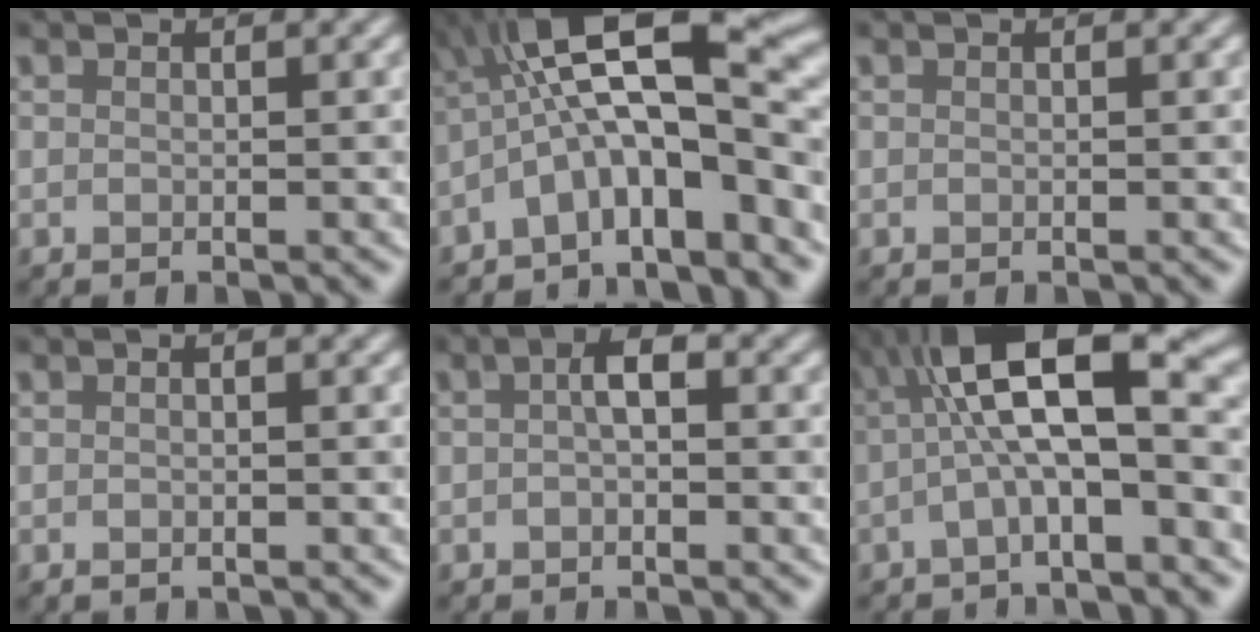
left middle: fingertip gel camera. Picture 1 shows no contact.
{"total": 10.5, "force": [-2.7, 3.2, 9.6], "torque": [-0.151, 0.030, -0.057]}
{"total": 0.0}
{"total": 0.8, "force": [-0.6, 0.2, 0.4], "torque": [-0.007, -0.003, -0.008]}
{"total": 1.7, "force": [-0.3, 0.6, 1.6], "torque": [-0.030, 0.007, -0.008]}
{"total": 7.9, "force": [-0.8, 1.9, 7.6], "torque": [-0.128, 0.032, -0.024]}